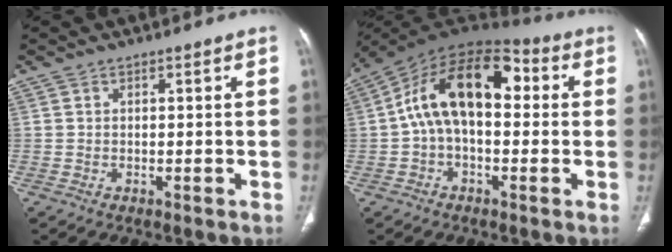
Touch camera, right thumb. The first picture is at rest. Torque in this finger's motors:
{"motor_torque": [2.44, 2.57, 1.83, -0.66, 0.21]}